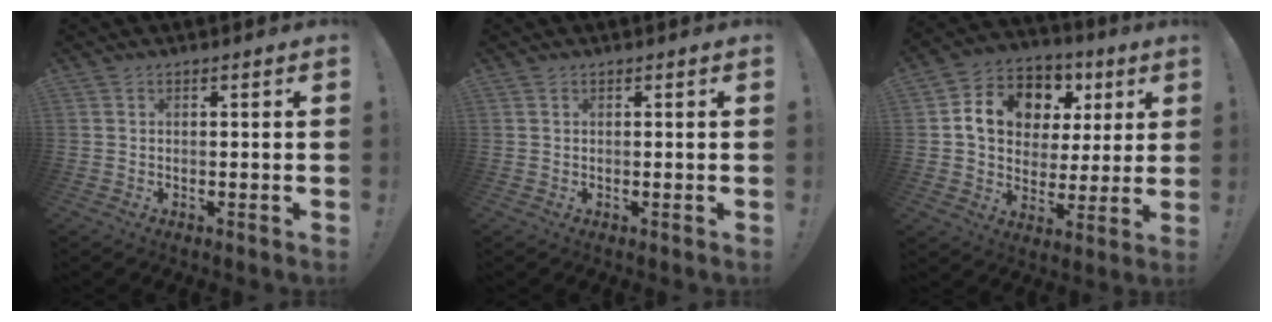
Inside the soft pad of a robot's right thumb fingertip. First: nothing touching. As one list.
[{"total": 0.0}, {"total": 14.2, "force": [5.3, 11.0, 7.3], "torque": [-0.109, -0.022, 0.106]}]